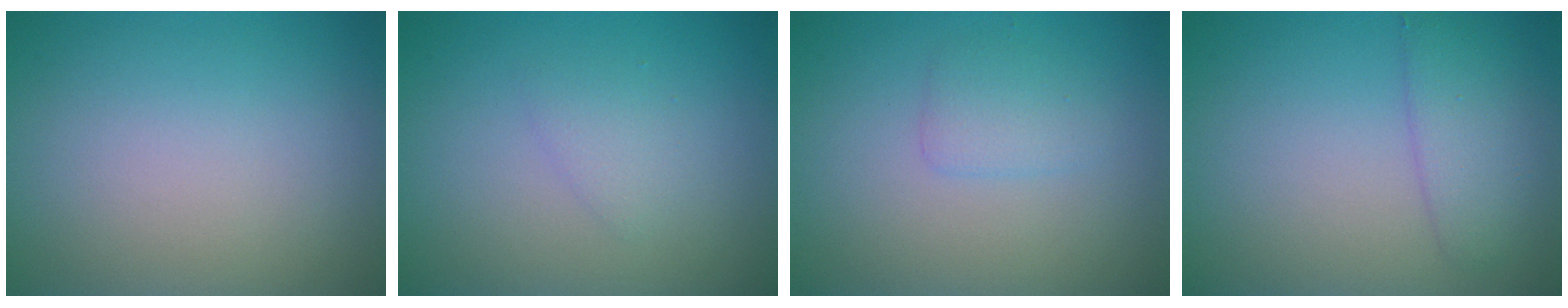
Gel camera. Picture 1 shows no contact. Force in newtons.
{"total": 1.3, "press": 1.3, "slide": 0.1}
{"total": 1.6, "press": 1.6, "slide": 0.0}
{"total": 2.9, "press": 2.9, "slide": 0.1}